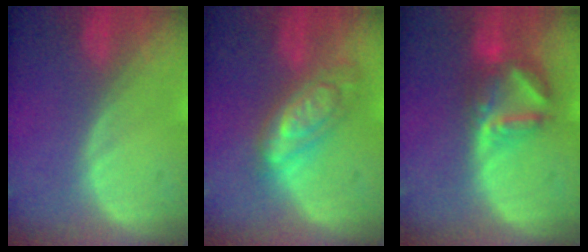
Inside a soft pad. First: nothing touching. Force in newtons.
{"total": 7.4, "press": 7.4, "slide": 0.5}
{"total": 7.2, "press": 6.3, "slide": 3.4}